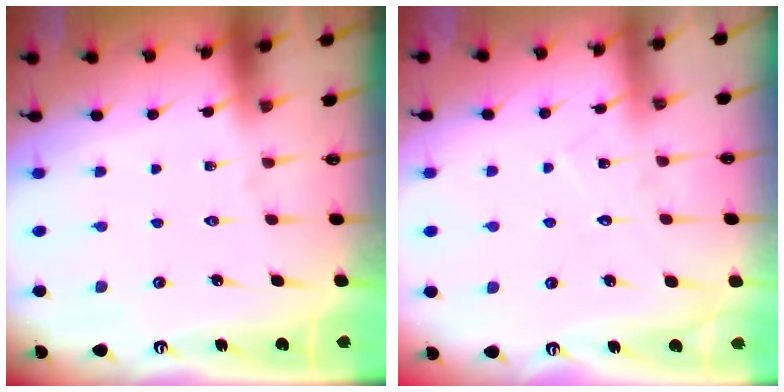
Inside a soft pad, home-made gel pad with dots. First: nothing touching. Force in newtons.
{"total": 6.1, "press": 6.1, "slide": 0.5}